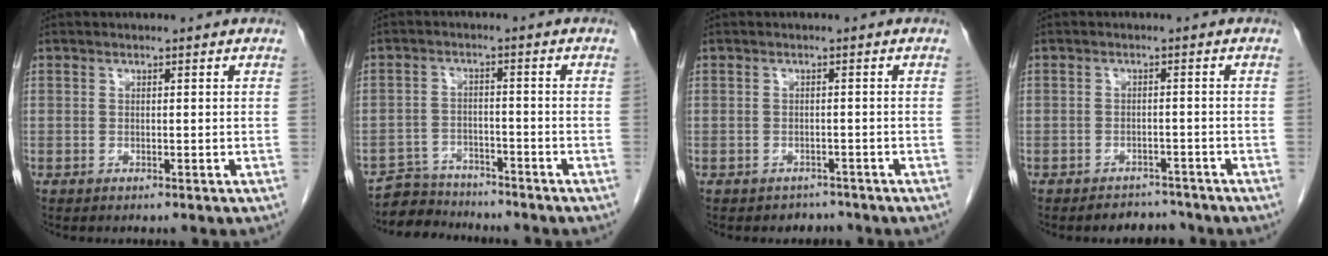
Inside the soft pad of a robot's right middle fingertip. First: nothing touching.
{"total": 6.0, "force": [-5.7, 1.7, -0.4], "torque": [0.009, 0.003, -0.100]}
{"total": 2.4, "force": [-1.9, 1.4, -0.4], "torque": [0.002, 0.006, -0.029]}
{"total": 3.2, "force": [-3.0, 1.2, -0.5], "torque": [0.013, 0.001, -0.043]}